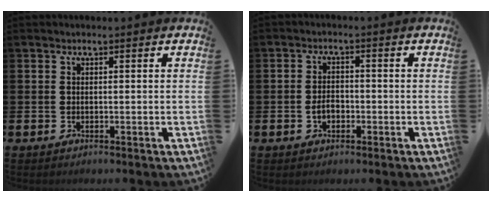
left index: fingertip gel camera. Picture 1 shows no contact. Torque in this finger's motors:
{"motor_torque": [0.61, 0.14, 0.08, 0.08]}